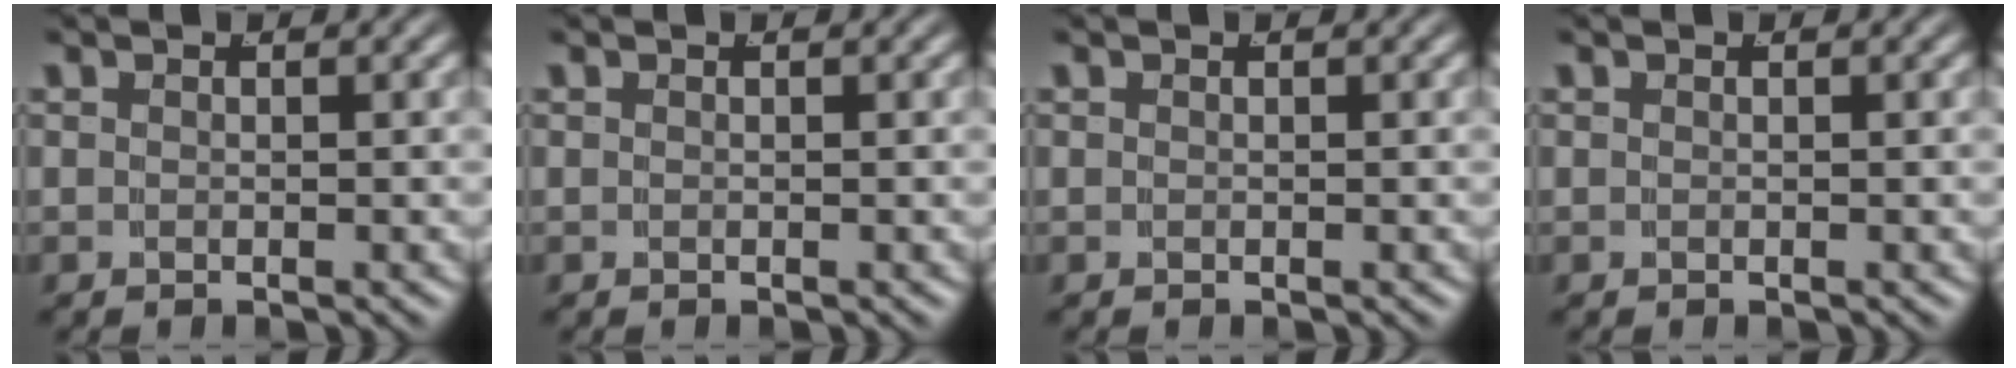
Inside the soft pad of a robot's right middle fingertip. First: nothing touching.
{"total": 0.0}
{"total": 0.0}
{"total": 0.0}